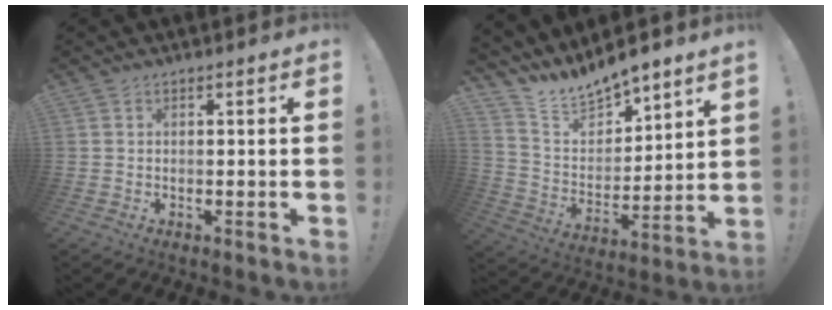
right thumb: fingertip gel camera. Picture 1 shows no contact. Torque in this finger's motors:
{"motor_torque": [-0.36, 0.37, 0.14, 0.27, 0.01]}